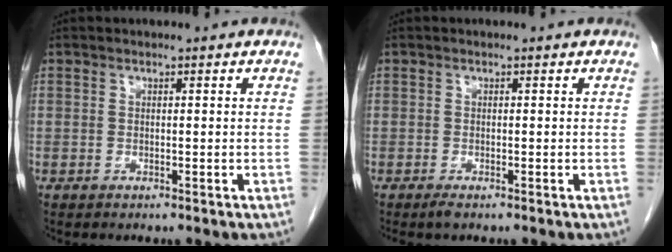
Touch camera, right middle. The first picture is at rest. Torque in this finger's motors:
{"motor_torque": [0.38, -0.01, 0.03, 0.02]}